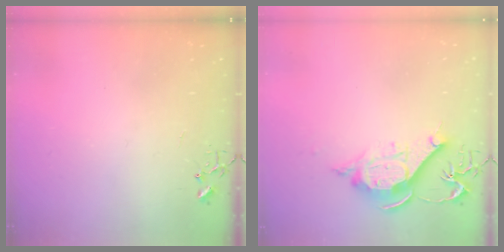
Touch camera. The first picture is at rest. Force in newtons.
{"total": 12.0, "press": 11.9, "slide": 1.2}